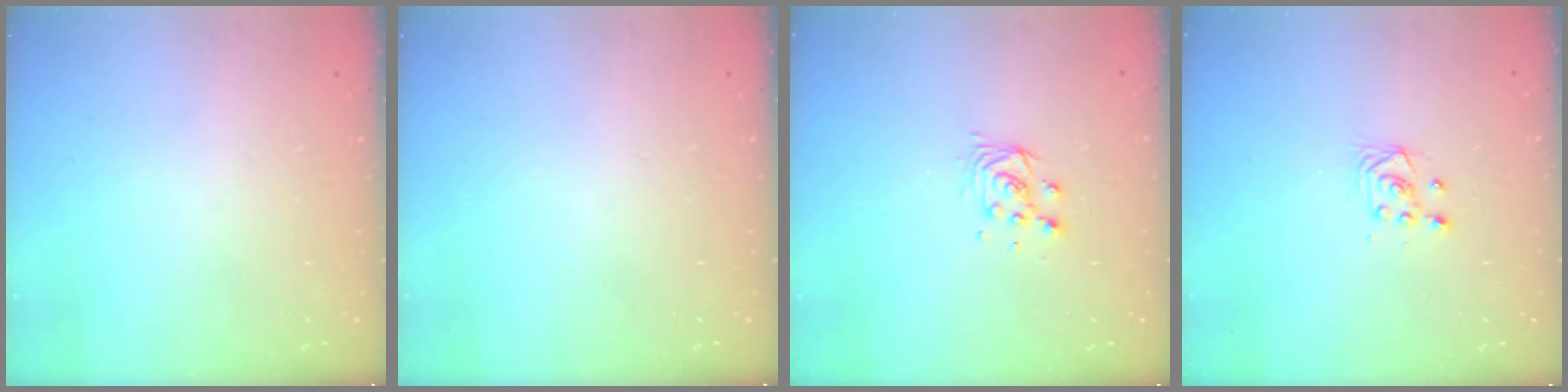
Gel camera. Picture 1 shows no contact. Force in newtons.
{"total": 0.0}
{"total": 4.2, "press": 4.2, "slide": 0.3}
{"total": 2.9, "press": 2.6, "slide": 1.3}